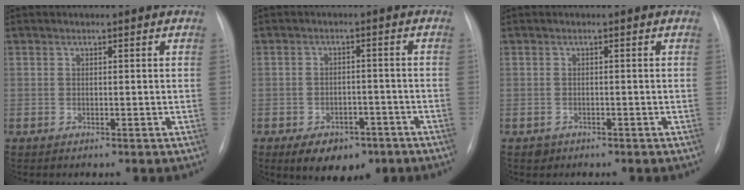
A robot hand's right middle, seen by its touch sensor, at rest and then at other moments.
{"total": 7.9, "force": [-4.9, 4.5, 4.2], "torque": [-0.060, 0.009, -0.064]}
{"total": 1.2, "force": [-0.7, 1.0, -0.1], "torque": [-0.001, 0.004, -0.010]}